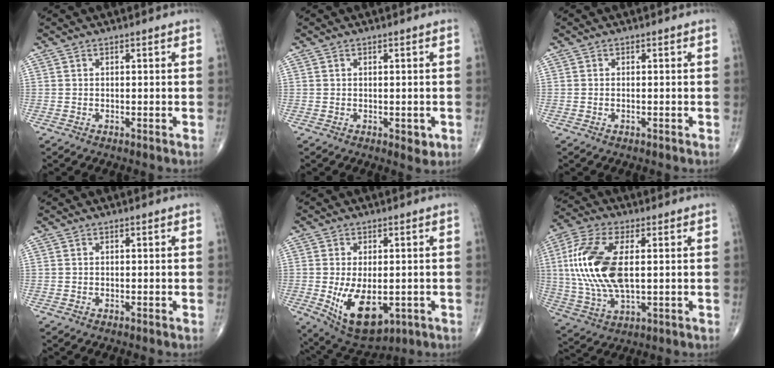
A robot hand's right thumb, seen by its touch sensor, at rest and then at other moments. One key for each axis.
{"total": 2.4, "fx": -0.4, "fy": 1.4, "fz": 1.9, "tx": -0.016, "ty": -0.003, "tz": -0.002}
{"total": 0.5, "fx": -0.2, "fy": 0.2, "fz": 0.4, "tx": -0.013, "ty": 0.002, "tz": -0.002}
{"total": 0.0}
{"total": 12.2, "fx": -2.5, "fy": 6.6, "fz": 9.9, "tx": -0.158, "ty": -0.015, "tz": -0.020}
{"total": 17.2, "fx": 2.0, "fy": 8.2, "fz": 15.0, "tx": -0.329, "ty": -0.002, "tz": 0.040}